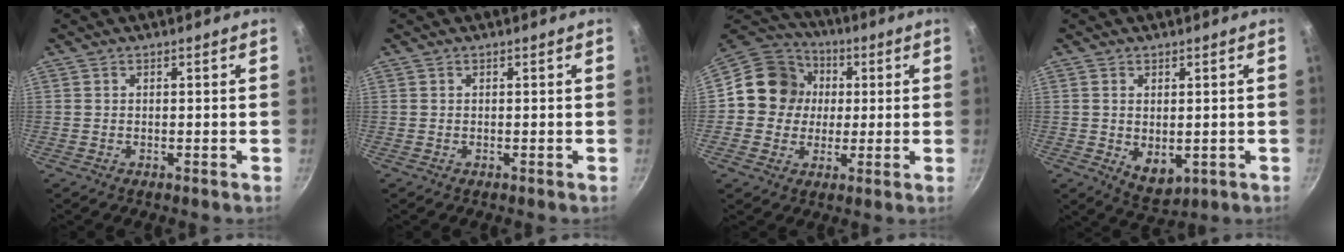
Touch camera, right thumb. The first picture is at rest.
{"total": 0.0}
{"total": 13.1, "force": [1.3, 12.1, 4.9], "torque": [-0.052, 0.023, 0.003]}
{"total": 5.8, "force": [-0.4, 3.7, 4.4], "torque": [-0.064, -0.016, 0.006]}